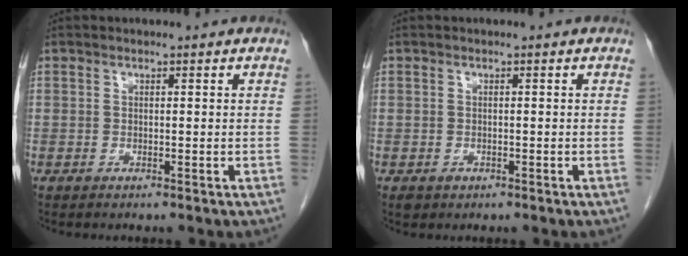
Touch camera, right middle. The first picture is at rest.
{"total": 1.2, "force": [-0.6, 0.9, 0.4], "torque": [-0.010, 0.001, -0.004]}